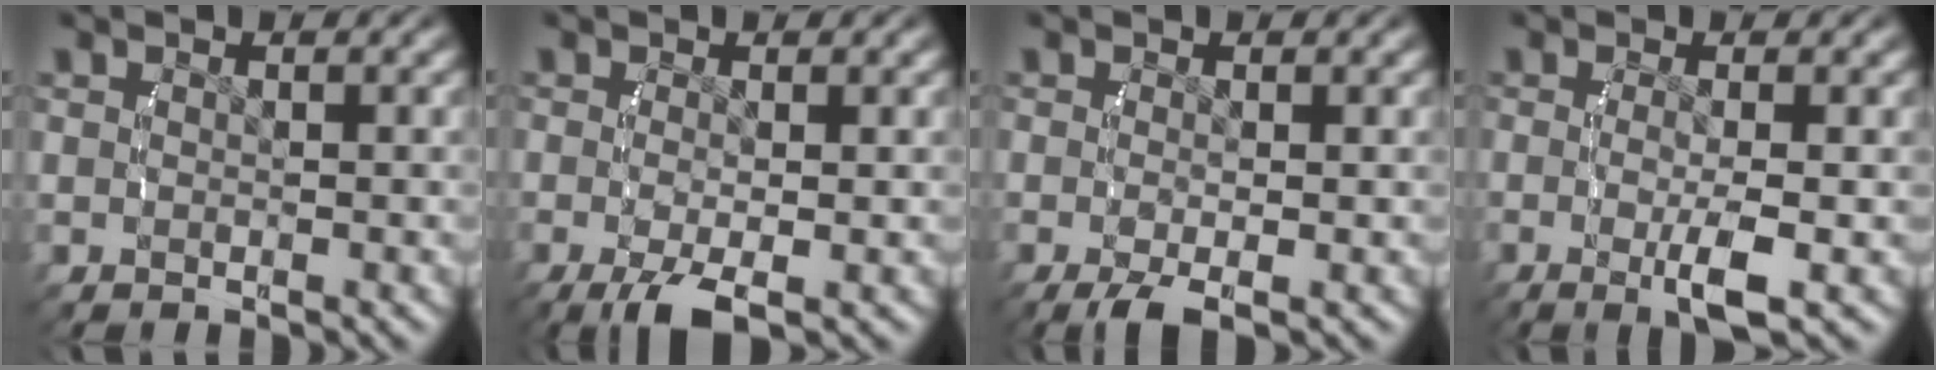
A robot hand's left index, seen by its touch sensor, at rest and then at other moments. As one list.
[{"total": 3.7, "force": [-2.1, 1.3, 2.7], "torque": [-0.066, -0.030, -0.020]}, {"total": 2.3, "force": [-1.4, 0.6, 1.7], "torque": [-0.039, -0.018, -0.015]}, {"total": 3.6, "force": [-1.2, 0.4, 3.4], "torque": [-0.066, -0.017, -0.015]}]